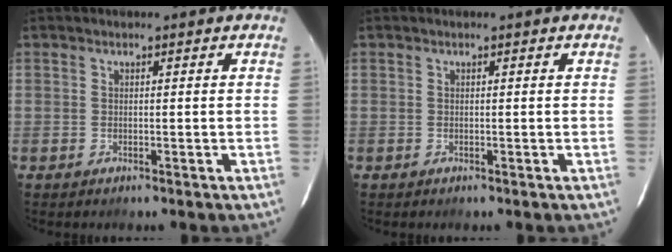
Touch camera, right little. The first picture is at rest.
{"total": 0.0}